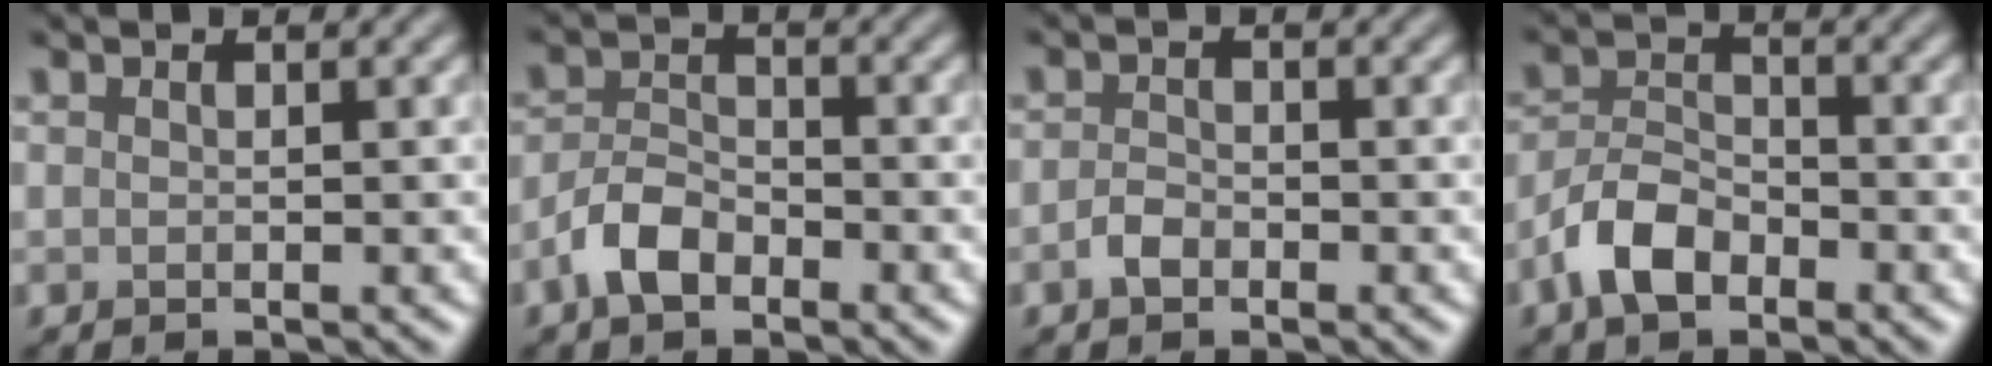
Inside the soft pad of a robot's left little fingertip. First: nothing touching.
{"total": 3.3, "force": [-2.1, 1.7, 2.0], "torque": [-0.038, 0.007, -0.047]}
{"total": 1.5, "force": [-0.8, 0.9, 0.8], "torque": [-0.017, 0.002, -0.019]}
{"total": 4.3, "force": [-2.5, 2.3, 2.5], "torque": [-0.045, 0.005, -0.057]}